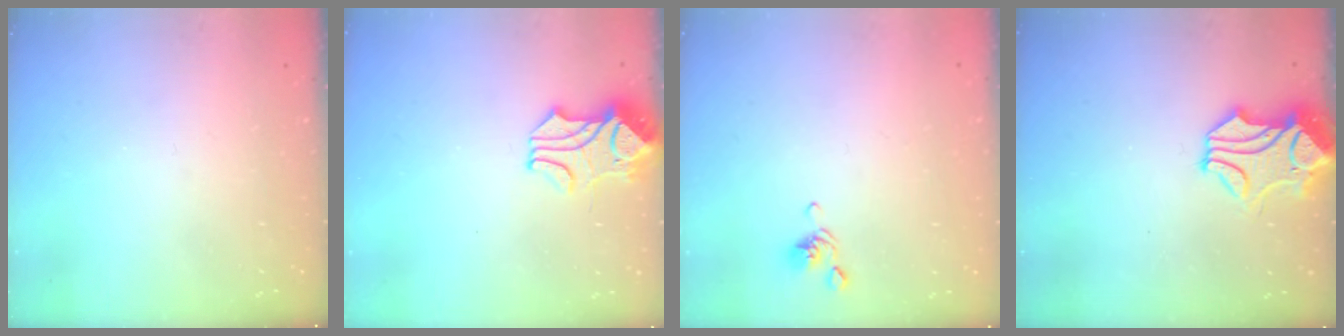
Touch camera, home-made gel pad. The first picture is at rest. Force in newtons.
{"total": 2.1, "press": 1.9, "slide": 1.0}
{"total": 2.6, "press": 2.6, "slide": 0.5}
{"total": 1.5, "press": 0.8, "slide": 1.3}